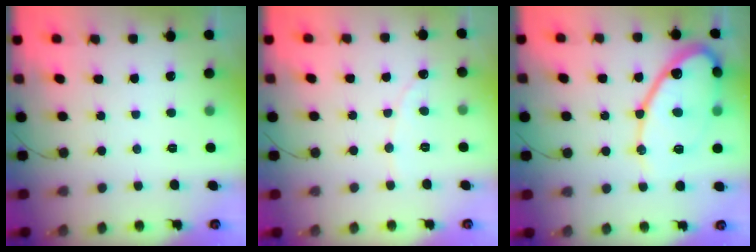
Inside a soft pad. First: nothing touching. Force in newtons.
{"total": 1.9, "press": 1.9, "slide": 0.1}
{"total": 17.5, "press": 17.4, "slide": 1.5}